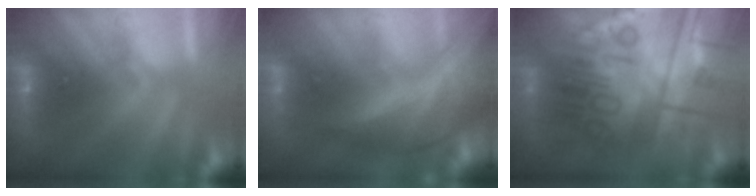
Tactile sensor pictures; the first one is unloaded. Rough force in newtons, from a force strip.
{"total": 10.2}
{"total": 7.8}